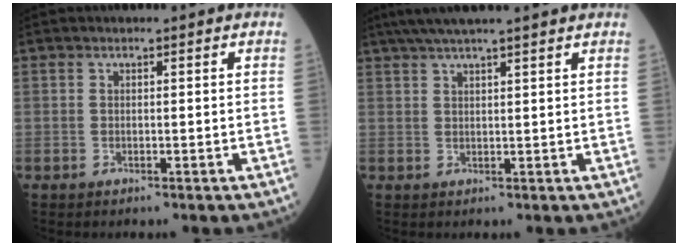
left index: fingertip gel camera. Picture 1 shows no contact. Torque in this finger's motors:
{"motor_torque": [0.34, -0.23, 0.12, 0.10]}